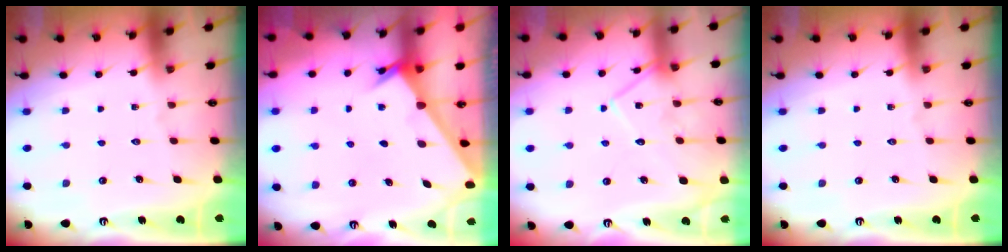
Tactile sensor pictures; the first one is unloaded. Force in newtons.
{"total": 2.4, "press": 2.3, "slide": 0.2}
{"total": 12.3, "press": 12.3, "slide": 1.0}
{"total": 0.0}